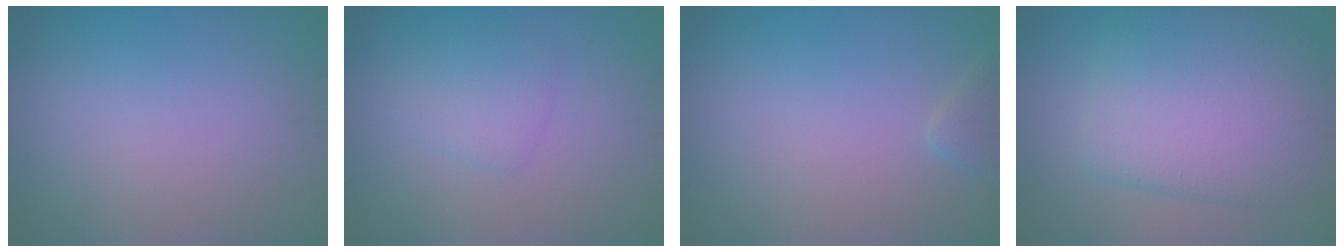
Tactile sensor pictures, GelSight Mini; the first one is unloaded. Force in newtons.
{"total": 2.0, "press": 2.0, "slide": 0.2}
{"total": 1.3, "press": 1.3, "slide": 0.1}
{"total": 9.3, "press": 9.3, "slide": 0.2}